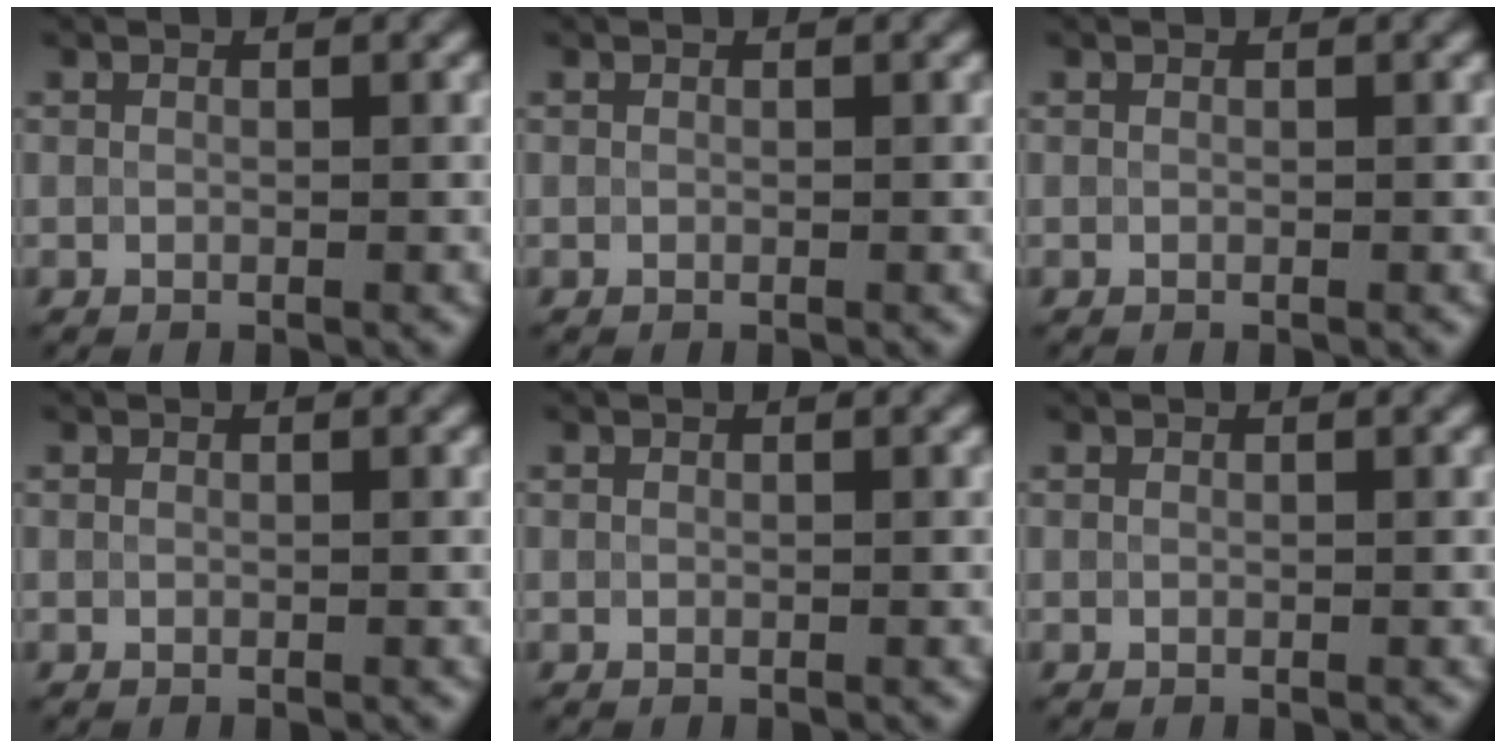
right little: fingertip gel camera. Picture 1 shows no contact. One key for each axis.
{"total": 0.0}
{"total": 0.0}
{"total": 0.0}
{"total": 0.0}
{"total": 0.0}